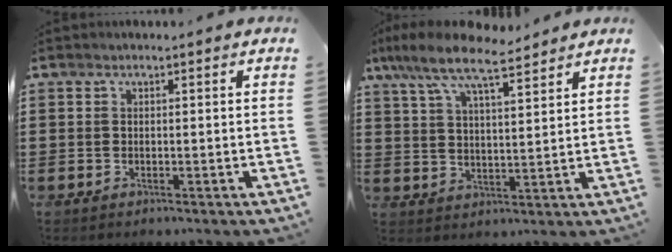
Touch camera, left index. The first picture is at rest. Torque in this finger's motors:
{"motor_torque": [2.14, 0.00, 0.54, 0.21]}